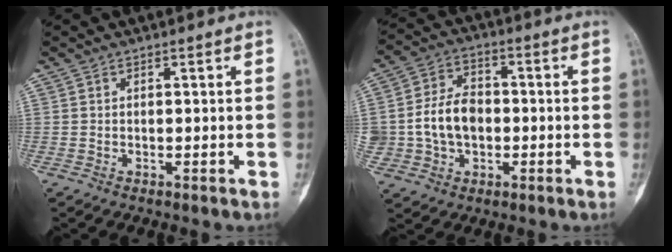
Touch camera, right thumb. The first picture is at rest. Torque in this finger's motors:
{"motor_torque": [1.22, 1.11, 0.86, -0.68, 0.12]}